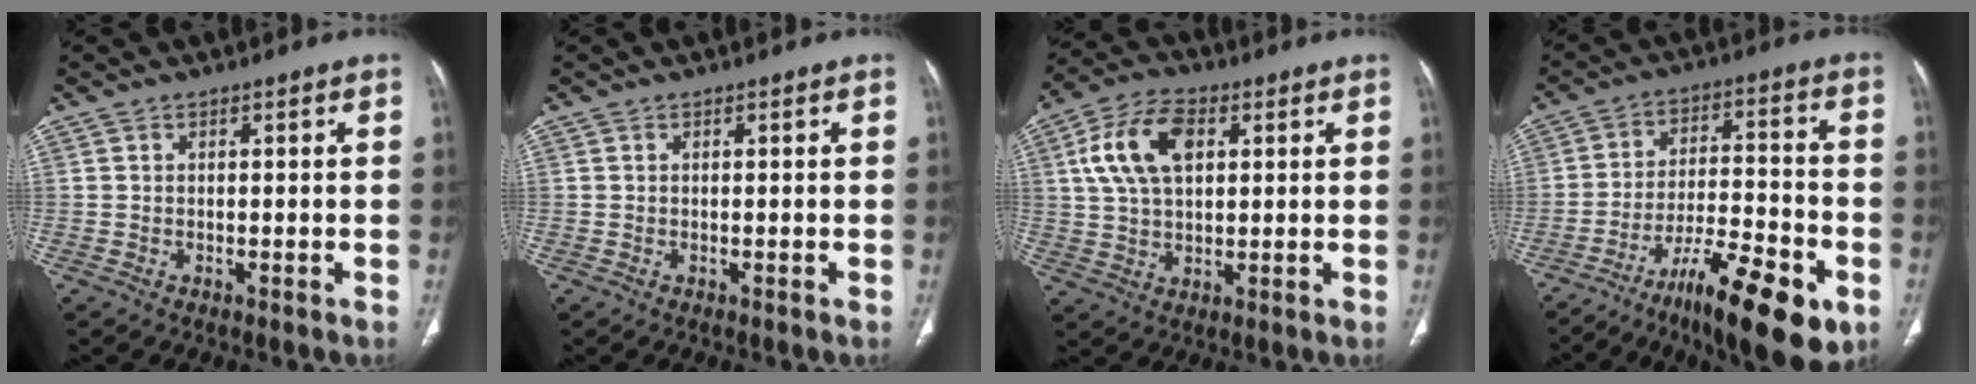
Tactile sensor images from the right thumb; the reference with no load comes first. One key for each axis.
{"total": 0.0}
{"total": 12.2, "fx": 3.4, "fy": 7.2, "fz": 9.2, "tx": -0.171, "ty": 0.009, "tz": 0.062}
{"total": 17.5, "fx": -9.4, "fy": 5.0, "fz": 13.9, "tx": -0.210, "ty": 0.056, "tz": -0.147}